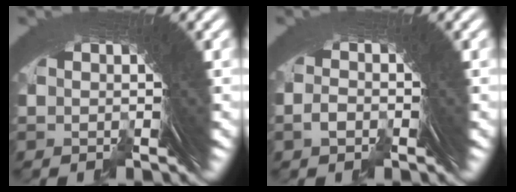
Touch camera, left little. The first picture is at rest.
{"total": 1.1, "force": [-1.1, 0.0, 0.0], "torque": [0.015, 0.011, -0.026]}